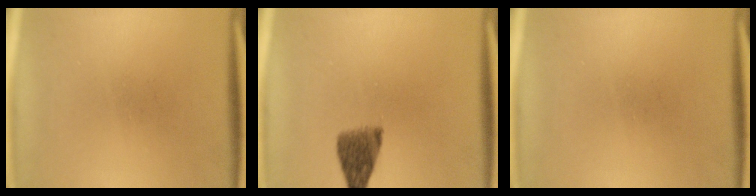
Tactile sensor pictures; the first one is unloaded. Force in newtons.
{"total": 5.4}
{"total": 0.0}